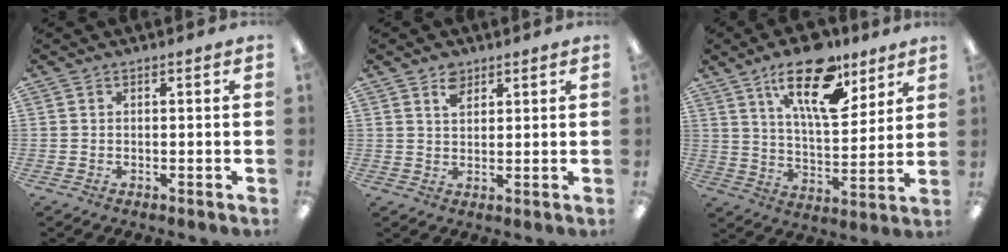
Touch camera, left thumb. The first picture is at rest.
{"total": 3.8, "force": [2.7, 2.1, 1.7], "torque": [-0.031, -0.005, 0.050]}
{"total": 19.7, "force": [12.1, 8.4, 13.1], "torque": [-0.203, -0.055, 0.197]}